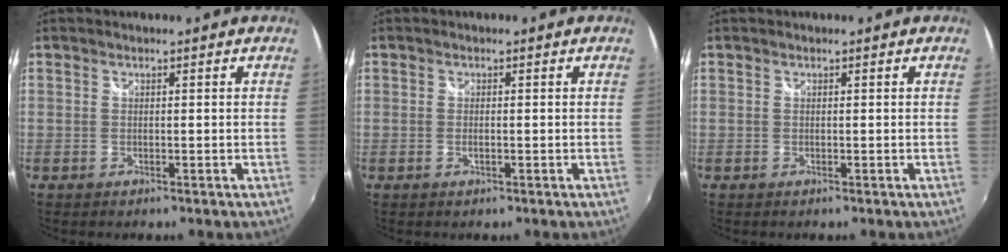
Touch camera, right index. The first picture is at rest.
{"total": 0.9, "force": [-0.2, 0.3, 0.8], "torque": [-0.018, -0.001, -0.004]}
{"total": 0.0}